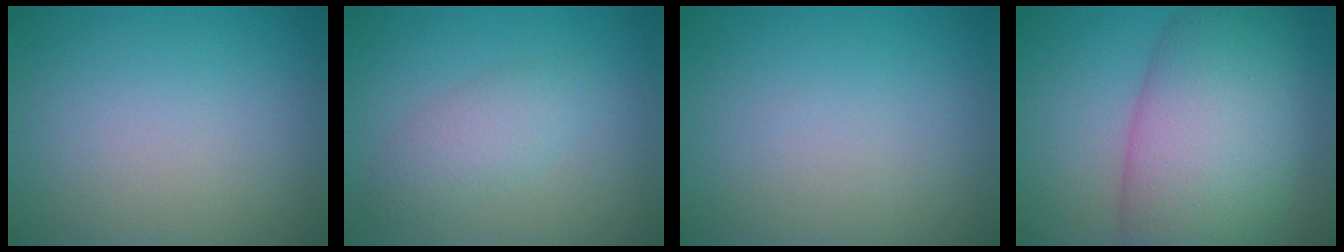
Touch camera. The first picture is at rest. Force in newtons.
{"total": 2.7, "press": 2.7, "slide": 0.0}
{"total": 0.0}
{"total": 12.2, "press": 12.2, "slide": 0.3}